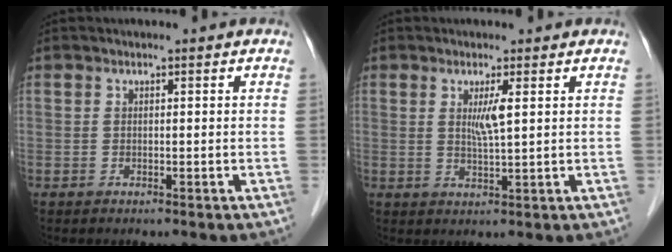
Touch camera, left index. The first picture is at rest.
{"total": 2.9, "force": [0.9, -0.2, 2.8], "torque": [-0.057, -0.005, 0.019]}